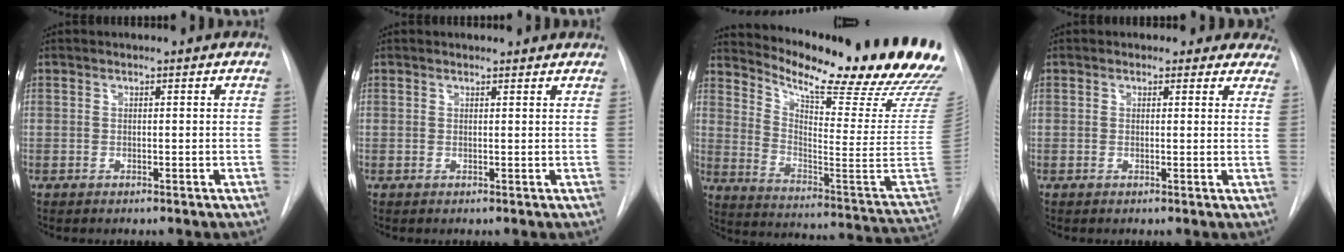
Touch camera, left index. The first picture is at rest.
{"total": 3.6, "force": [3.5, 0.8, 0.7], "torque": [-0.012, 0.010, 0.032]}
{"total": 26.4, "force": [22.2, 0.6, 14.3], "torque": [-0.232, -0.105, 0.296]}
{"total": 6.4, "force": [5.5, 3.2, 0.5], "torque": [0.031, -0.004, 0.033]}